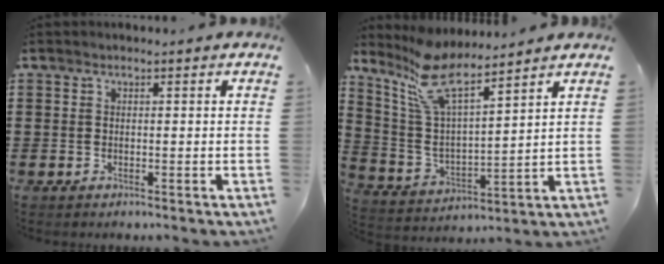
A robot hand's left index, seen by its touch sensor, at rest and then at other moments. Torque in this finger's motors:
{"motor_torque": [1.12, -1.02, 0.60, 0.21]}